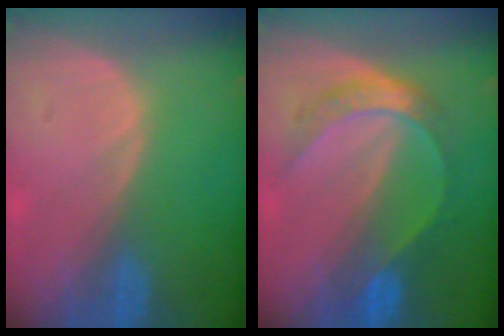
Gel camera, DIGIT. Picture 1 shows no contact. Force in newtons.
{"total": 6.1, "press": 6.1, "slide": 0.3}